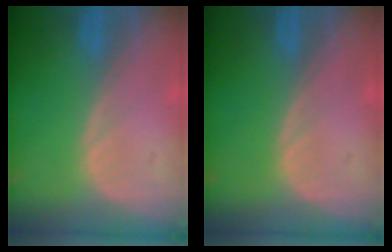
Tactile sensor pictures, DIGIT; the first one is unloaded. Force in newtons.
{"total": 0.0}